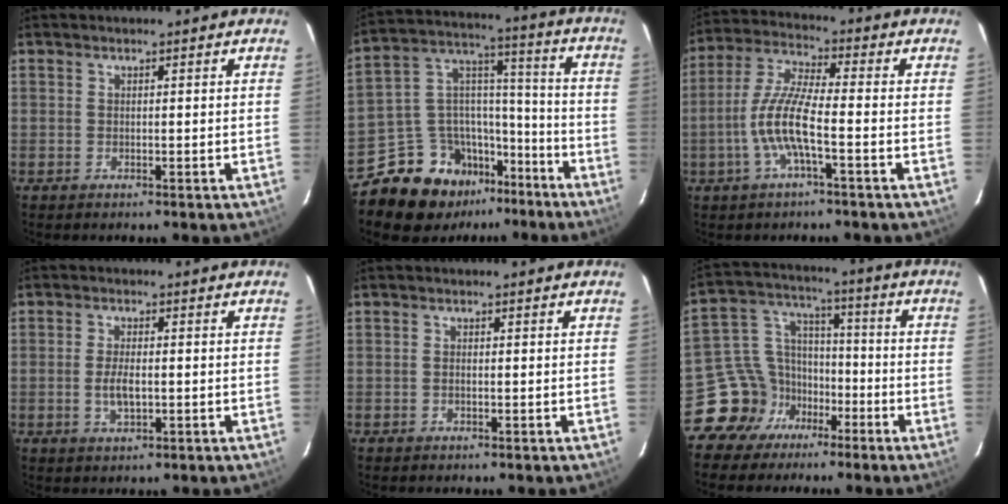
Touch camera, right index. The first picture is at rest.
{"total": 16.0, "force": [-11.7, 9.7, 5.1], "torque": [-0.110, 0.061, -0.183]}
{"total": 9.5, "force": [-3.0, 1.4, 8.9], "torque": [-0.196, 0.004, -0.060]}
{"total": 4.1, "force": [-0.6, 1.7, 3.6], "torque": [-0.072, -0.002, -0.010]}
{"total": 0.6, "force": [-0.2, 0.4, 0.5], "torque": [-0.010, 0.002, -0.004]}
{"total": 10.8, "force": [-6.6, 8.3, 1.8], "torque": [-0.049, 0.054, -0.115]}